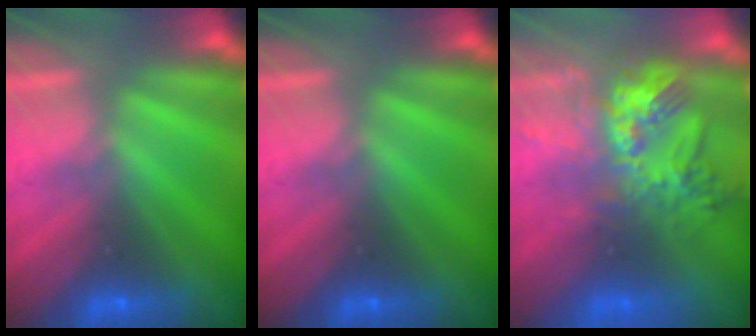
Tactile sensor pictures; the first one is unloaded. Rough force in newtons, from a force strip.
{"total": 0.0}
{"total": 5.6}